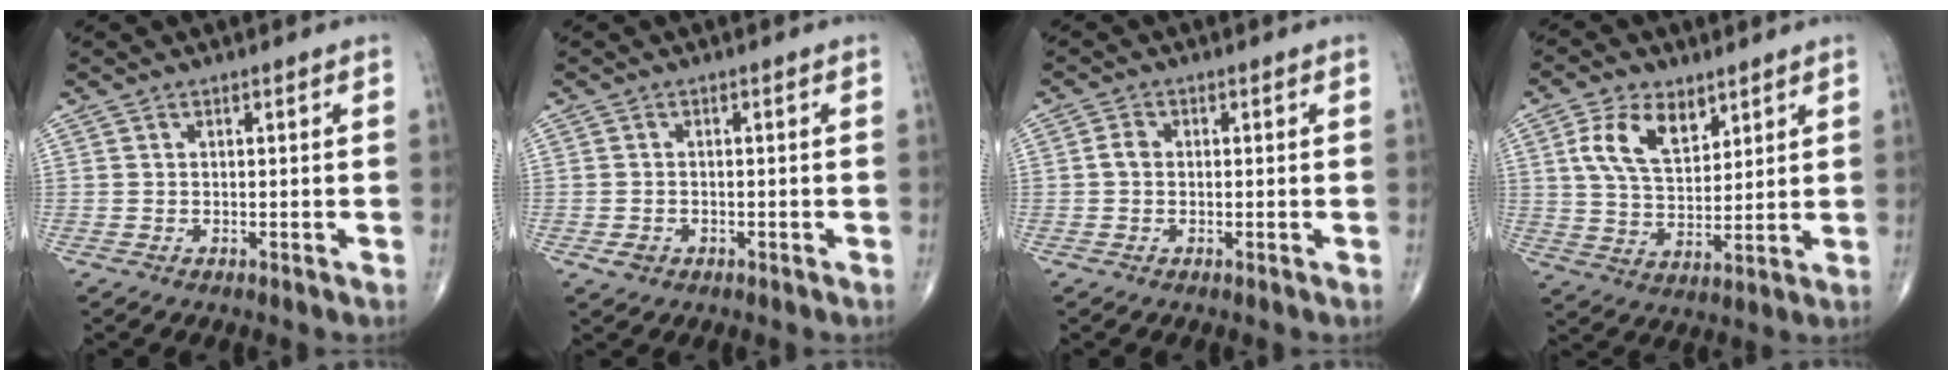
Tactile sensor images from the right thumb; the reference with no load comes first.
{"total": 1.9, "force": [-0.8, 1.5, 0.8], "torque": [-0.009, 0.006, -0.009]}
{"total": 1.8, "force": [-0.1, 1.4, 1.2], "torque": [-0.018, 0.005, -0.005]}
{"total": 10.5, "force": [4.9, 6.1, 7.1], "torque": [-0.114, -0.020, 0.096]}